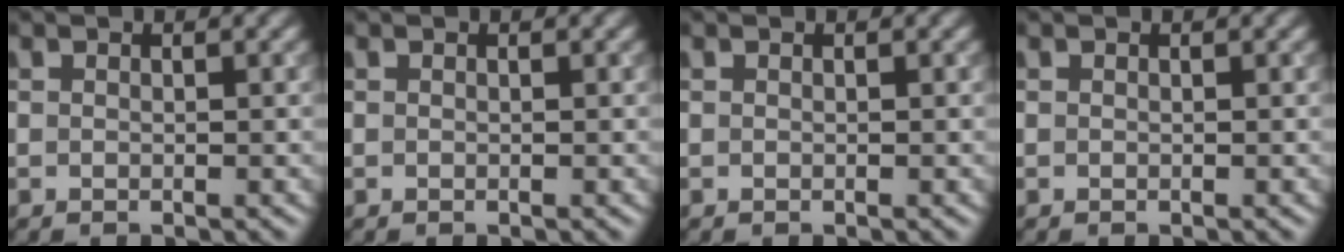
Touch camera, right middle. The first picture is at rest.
{"total": 0.0}
{"total": 0.0}
{"total": 0.0}